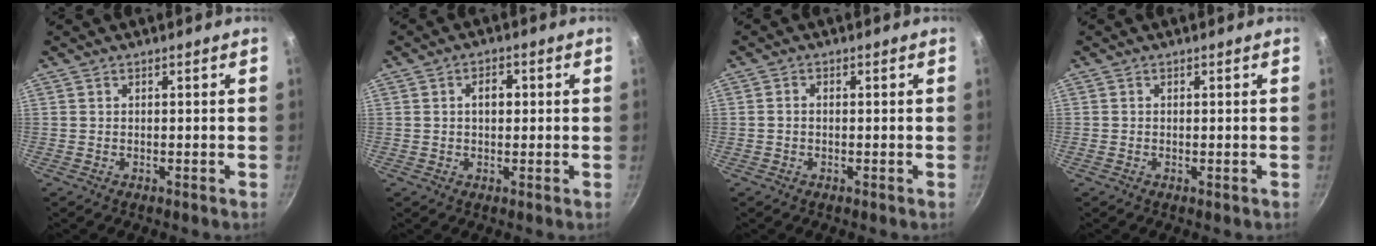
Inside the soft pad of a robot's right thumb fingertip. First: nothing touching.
{"total": 3.5, "force": [0.5, 2.3, 2.6], "torque": [-0.024, 0.010, 0.006]}
{"total": 1.2, "force": [-0.2, 0.9, 0.8], "torque": [-0.014, 0.006, -0.005]}
{"total": 0.0}